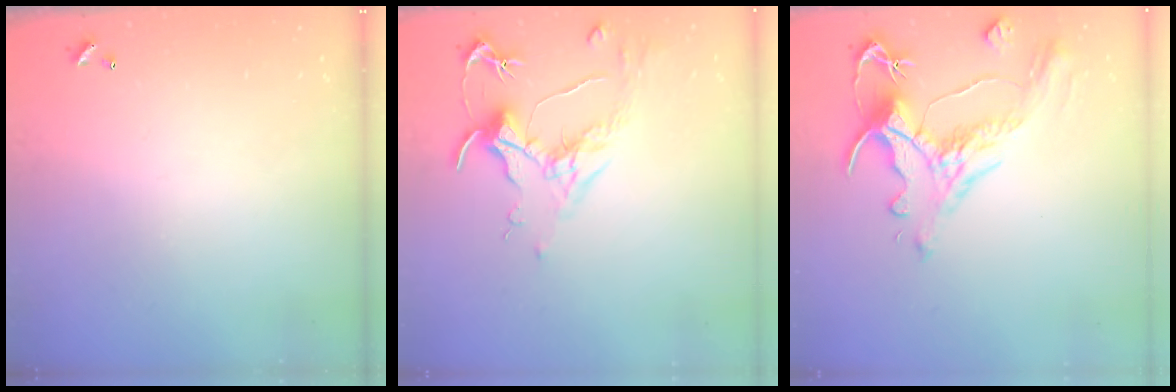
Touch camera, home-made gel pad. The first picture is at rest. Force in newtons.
{"total": 1.7, "press": 1.4, "slide": 0.9}
{"total": 1.7, "press": 0.9, "slide": 1.5}